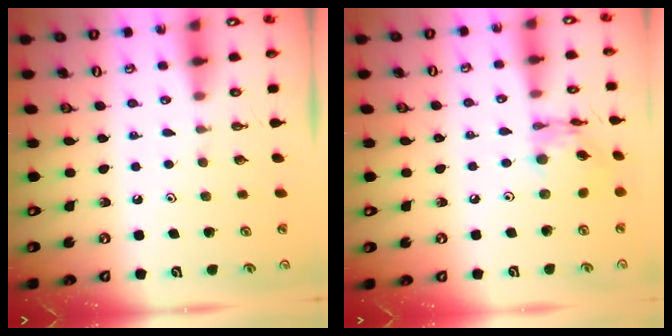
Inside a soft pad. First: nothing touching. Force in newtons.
{"total": 11.1, "press": 11.1, "slide": 0.7}